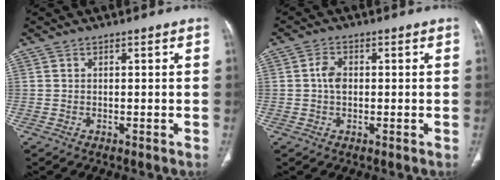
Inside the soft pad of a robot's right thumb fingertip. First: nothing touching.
{"total": 3.2, "force": [0.1, 2.1, 2.3], "torque": [-0.043, 0.006, -0.002]}